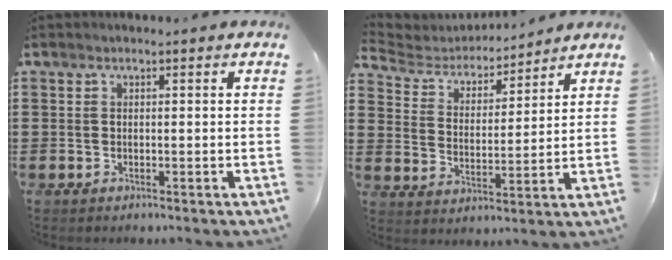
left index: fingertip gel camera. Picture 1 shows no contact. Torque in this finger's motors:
{"motor_torque": [0.82, 0.79, -0.07, -0.06]}